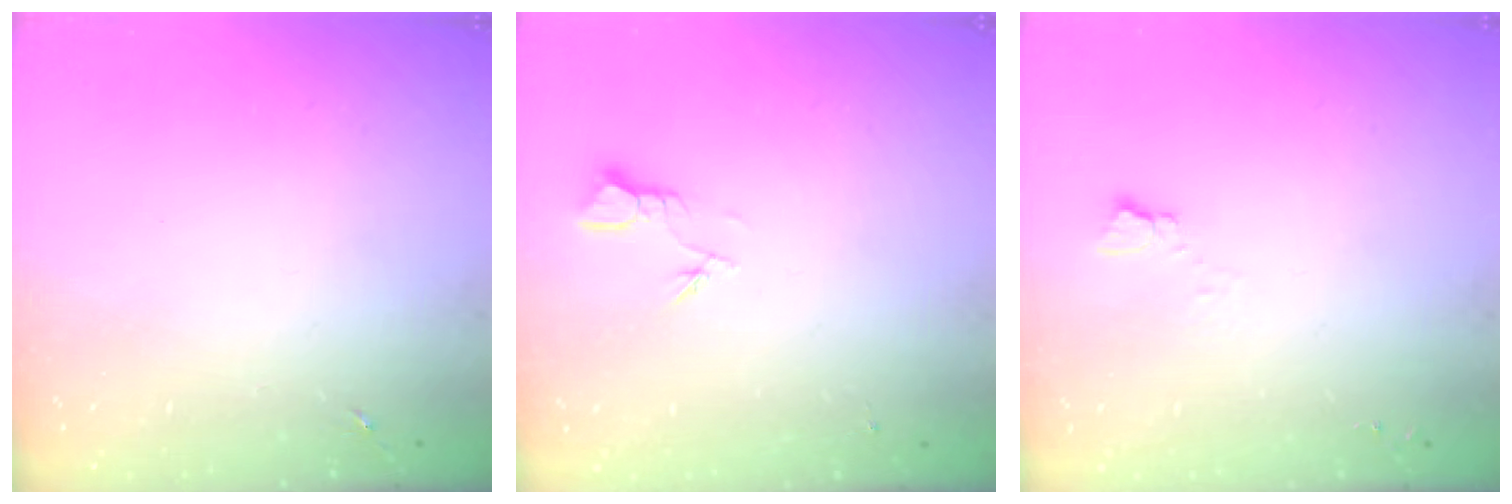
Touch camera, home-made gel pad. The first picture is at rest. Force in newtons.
{"total": 2.7, "press": 2.7, "slide": 0.3}
{"total": 2.7, "press": 2.7, "slide": 0.3}